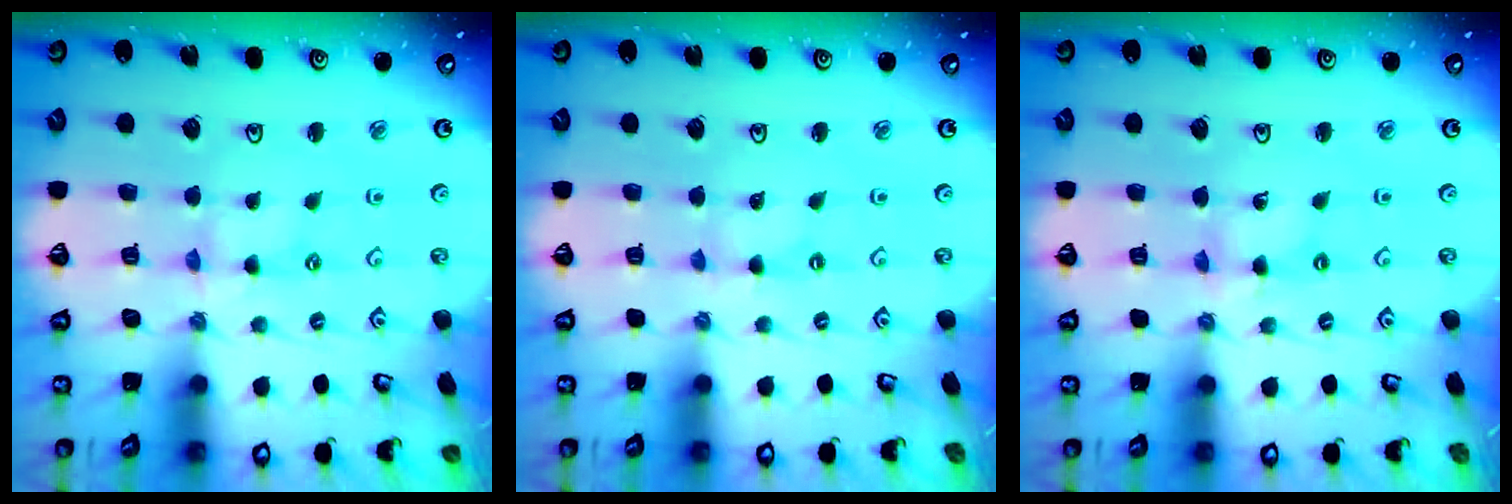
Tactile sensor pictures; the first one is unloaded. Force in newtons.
{"total": 0.0}
{"total": 1.4, "press": 1.4, "slide": 0.1}